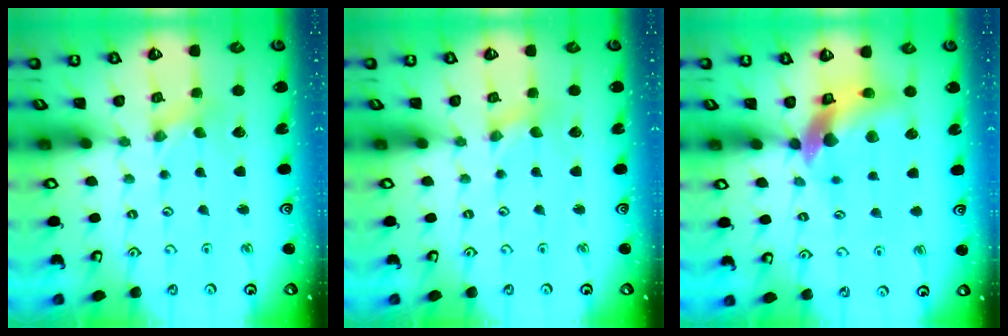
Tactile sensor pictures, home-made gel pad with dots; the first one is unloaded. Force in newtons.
{"total": 0.0}
{"total": 12.1, "press": 11.9, "slide": 2.0}